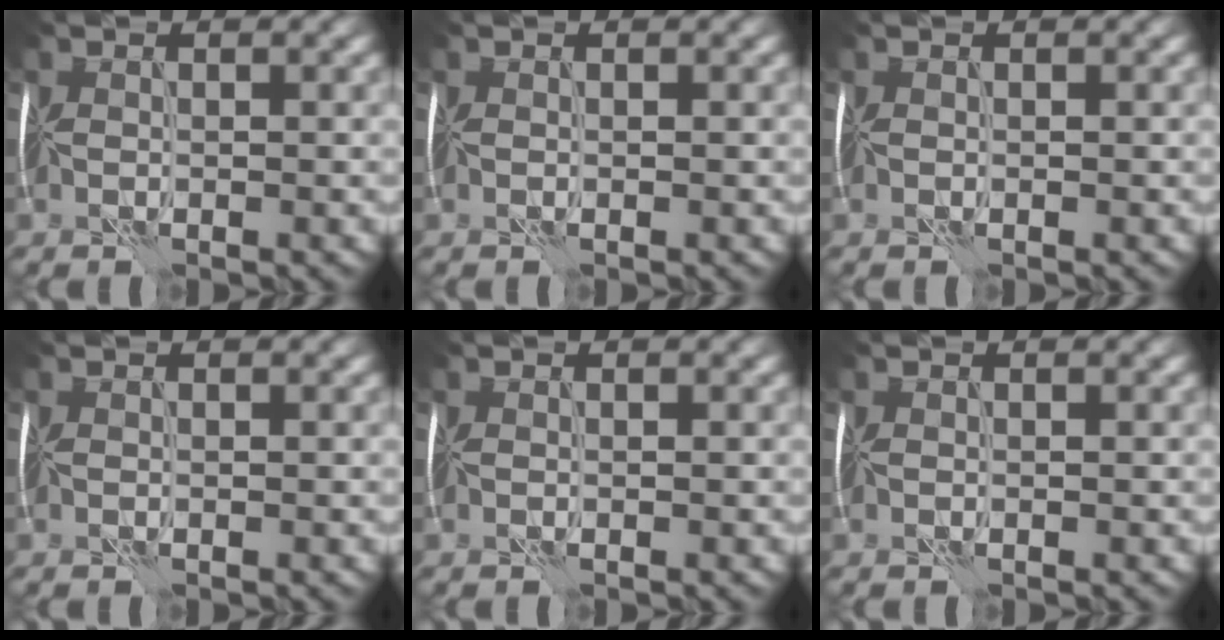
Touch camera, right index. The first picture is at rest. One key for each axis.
{"total": 0.0}
{"total": 0.0}
{"total": 0.0}
{"total": 0.0}
{"total": 0.0}